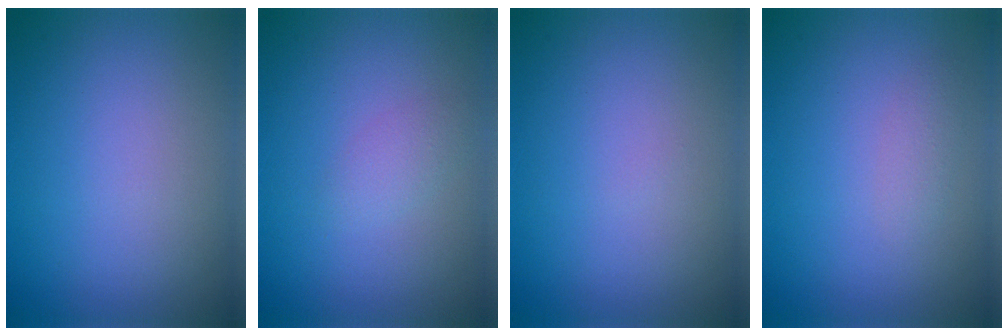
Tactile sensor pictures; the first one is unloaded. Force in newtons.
{"total": 1.3, "press": 1.3, "slide": 0.1}
{"total": 0.0}
{"total": 1.0, "press": 1.0, "slide": 0.0}